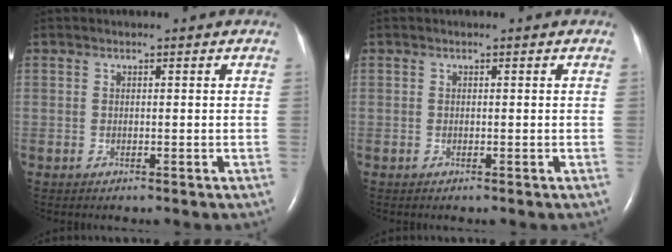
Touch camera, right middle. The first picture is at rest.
{"total": 0.0}